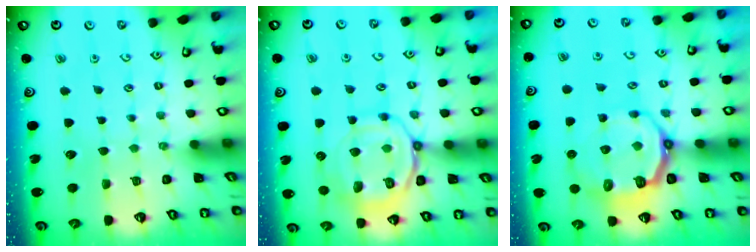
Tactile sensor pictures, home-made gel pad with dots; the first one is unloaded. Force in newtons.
{"total": 13.3, "press": 13.2, "slide": 1.3}
{"total": 9.1, "press": 8.1, "slide": 4.2}